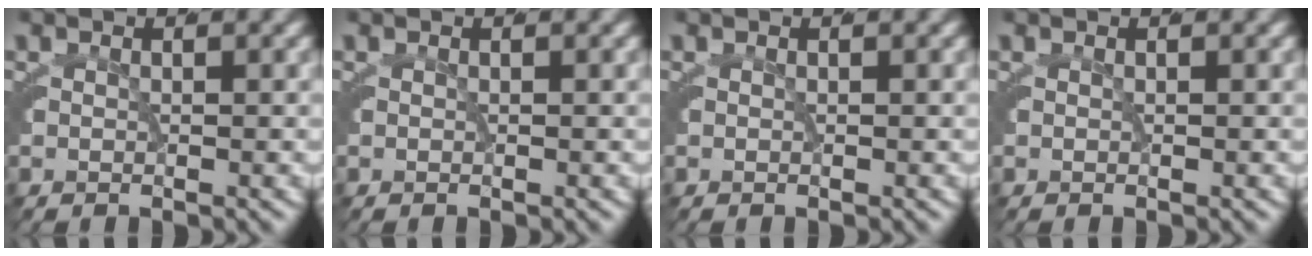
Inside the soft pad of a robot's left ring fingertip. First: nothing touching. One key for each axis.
{"total": 0.0}
{"total": 0.0}
{"total": 0.0}